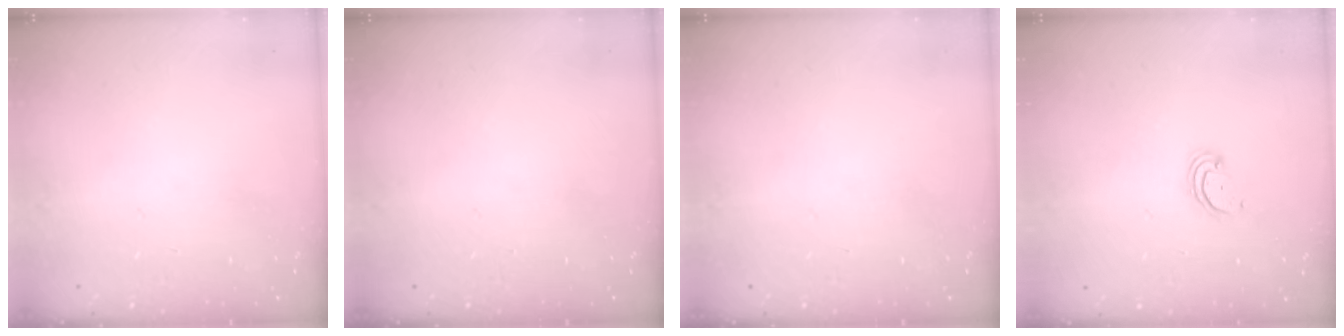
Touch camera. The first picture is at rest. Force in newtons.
{"total": 0.0}
{"total": 0.0}
{"total": 2.8, "press": 2.8, "slide": 0.3}